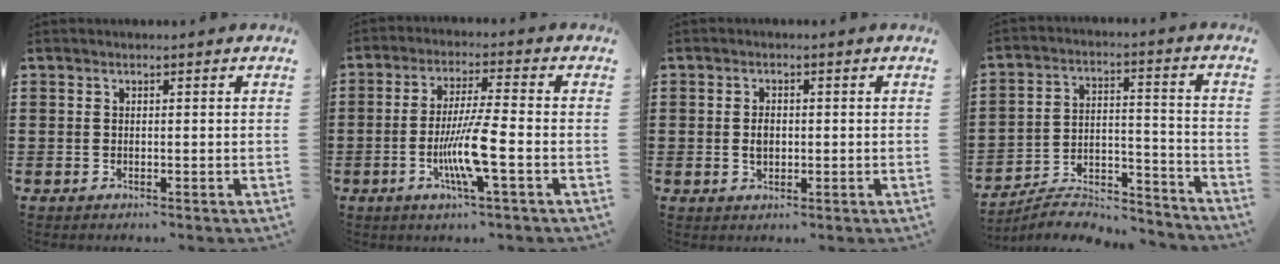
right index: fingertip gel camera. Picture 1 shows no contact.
{"total": 8.4, "force": [-2.7, 0.5, 8.0], "torque": [-0.150, -0.011, -0.053]}
{"total": 2.2, "force": [-0.2, 1.3, 1.8], "torque": [-0.036, 0.004, -0.004]}
{"total": 6.8, "force": [-6.4, 1.3, 2.0], "torque": [-0.031, 0.011, -0.125]}